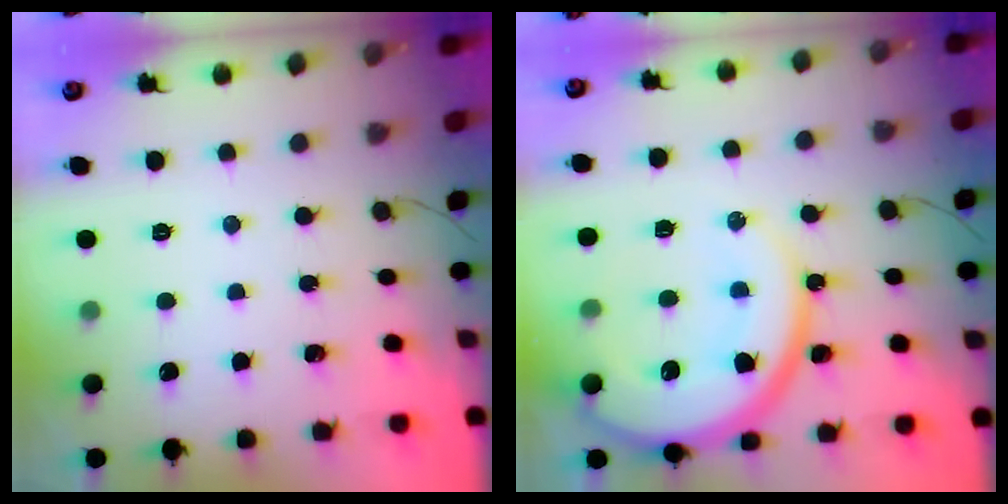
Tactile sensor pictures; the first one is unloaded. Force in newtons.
{"total": 18.3, "press": 18.3, "slide": 1.7}